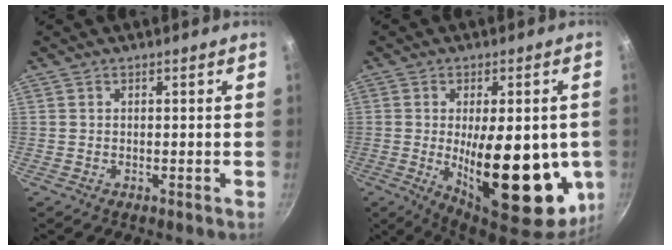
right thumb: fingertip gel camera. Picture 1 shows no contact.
{"total": 24.0, "force": [-3.3, 10.0, 21.6], "torque": [-0.277, -0.021, -0.032]}